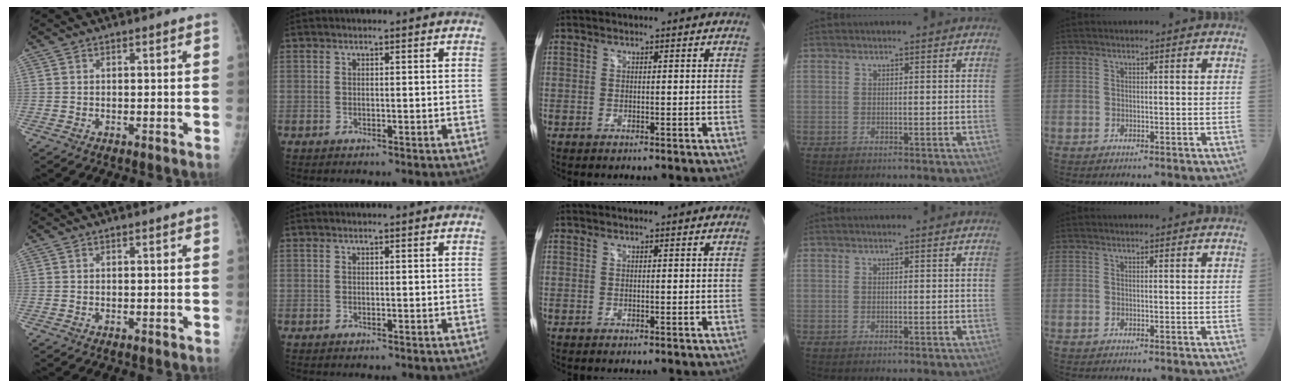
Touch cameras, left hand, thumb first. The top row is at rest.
{}